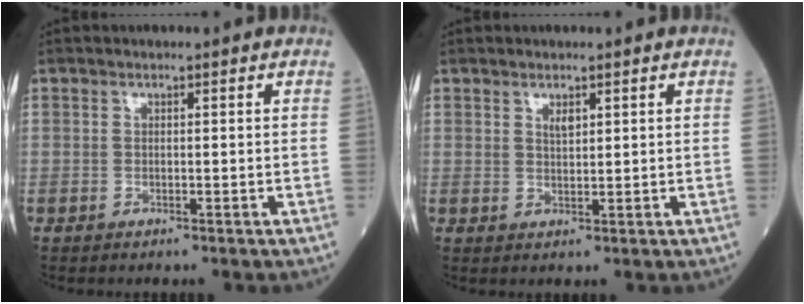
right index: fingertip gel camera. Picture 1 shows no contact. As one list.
[{"total": 1.6, "force": [1.0, 0.4, 1.2], "torque": [-0.024, -0.003, 0.020]}]